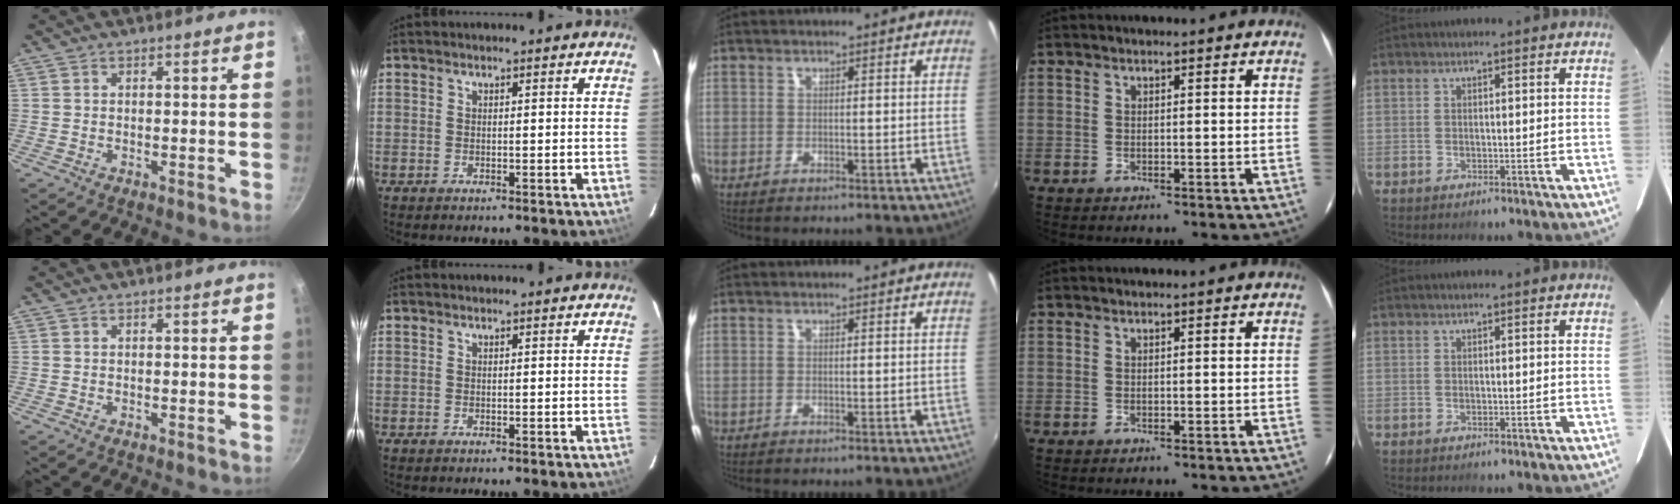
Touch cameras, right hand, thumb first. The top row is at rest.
{}